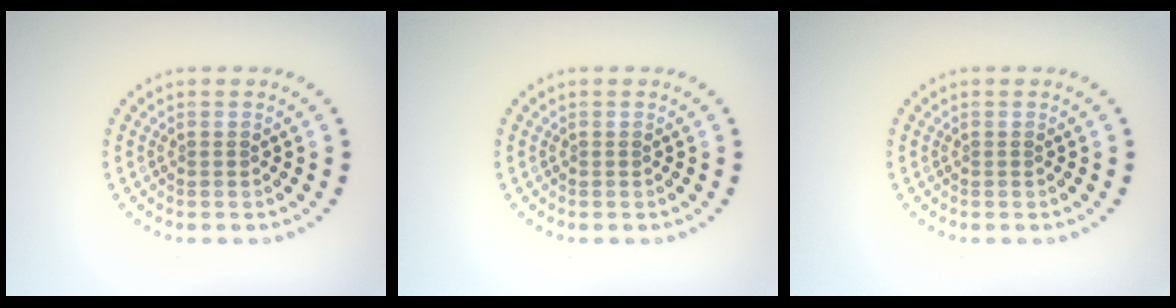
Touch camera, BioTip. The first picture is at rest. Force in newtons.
{"total": 0.0}
{"total": 0.0}